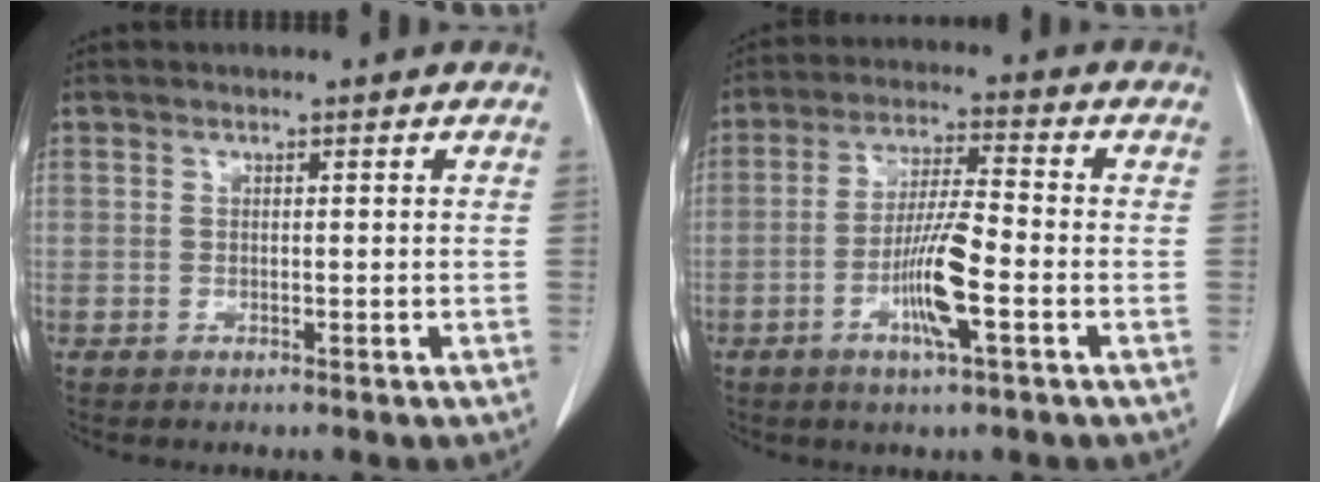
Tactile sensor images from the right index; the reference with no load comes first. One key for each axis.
{"total": 8.8, "fx": -3.1, "fy": 0.6, "fz": 8.2, "tx": -0.155, "ty": -0.004, "tz": -0.060}